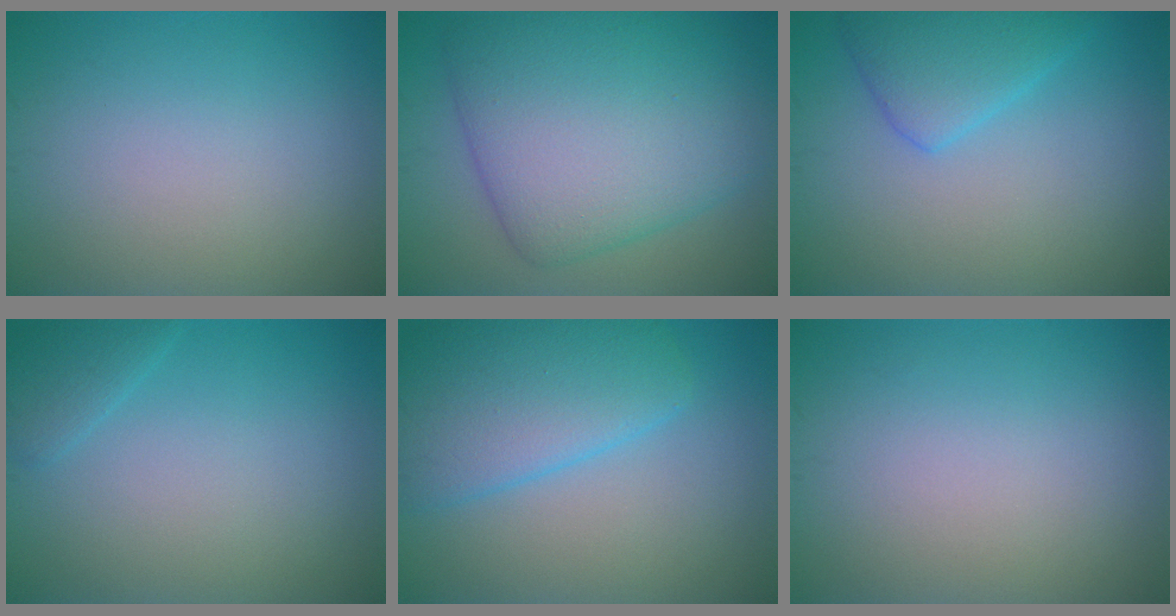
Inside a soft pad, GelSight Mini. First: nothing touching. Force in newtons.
{"total": 11.0, "press": 11.0, "slide": 0.2}
{"total": 3.6, "press": 3.6, "slide": 0.3}
{"total": 1.5, "press": 1.5, "slide": 0.0}
{"total": 6.4, "press": 6.4, "slide": 0.3}
{"total": 0.0}